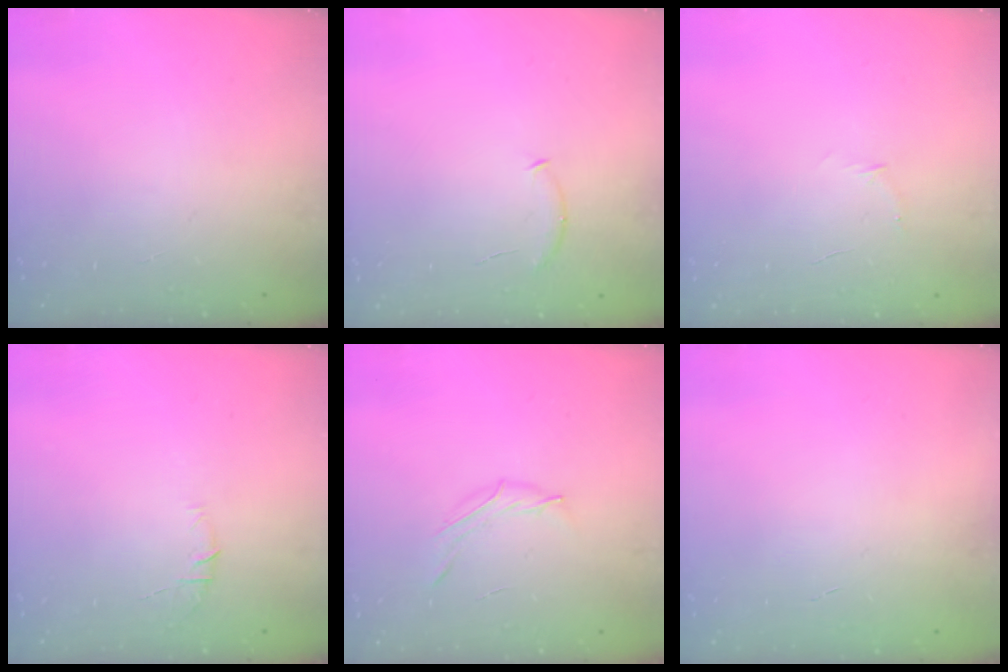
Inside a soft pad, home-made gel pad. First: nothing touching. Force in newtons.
{"total": 5.8, "press": 5.7, "slide": 1.2}
{"total": 3.8, "press": 3.6, "slide": 1.1}
{"total": 4.8, "press": 4.7, "slide": 1.2}
{"total": 4.2, "press": 4.0, "slide": 1.2}
{"total": 0.0}